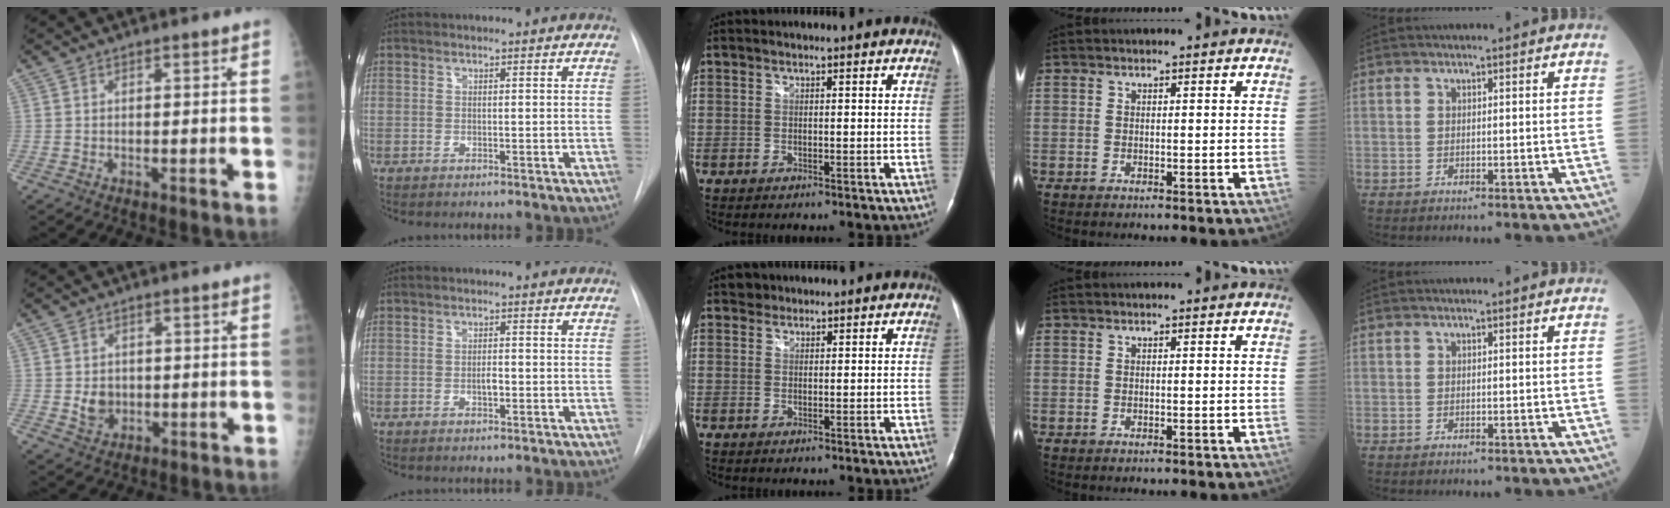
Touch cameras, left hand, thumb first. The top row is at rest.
{"thumb": {"total": 3.9, "force": [-0.1, 3.3, 2.1], "torque": [-0.022, -0.001, 0.007]}, "index": {"total": 1.5, "force": [-0.4, 0.6, 1.3], "torque": [-0.022, 0.002, -0.008]}, "middle": {"total": 1.4, "force": [1.0, 0.9, -0.1], "torque": [0.009, 0.005, 0.011]}}